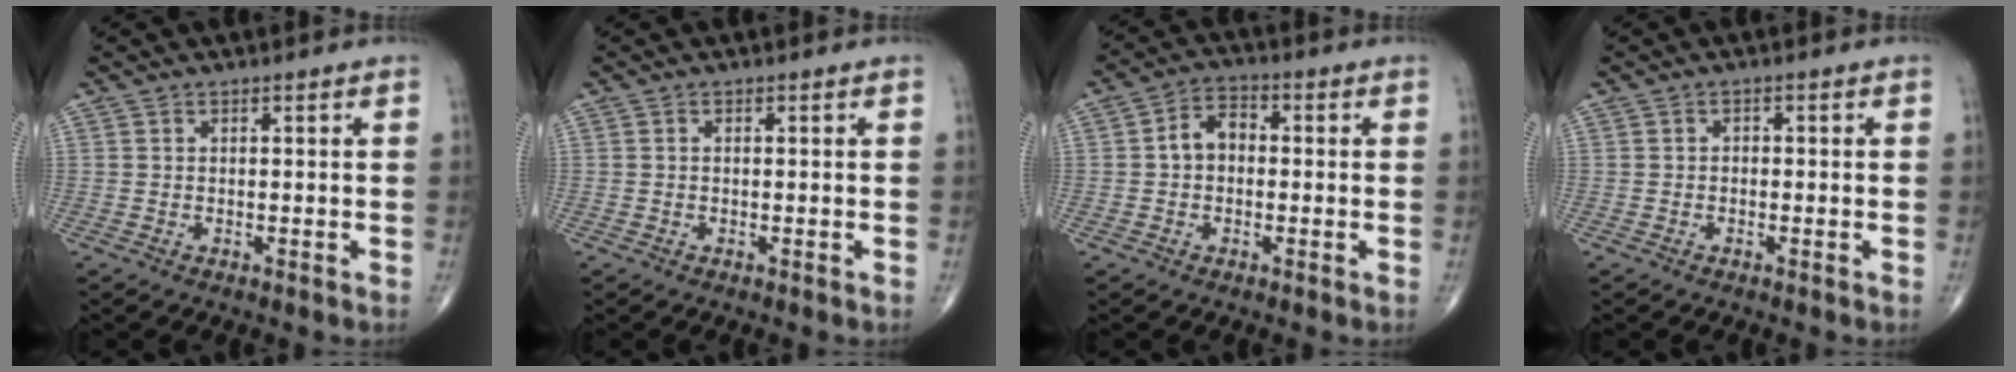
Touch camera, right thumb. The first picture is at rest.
{"total": 0.0}
{"total": 5.4, "force": [-0.1, 3.9, 3.7], "torque": [-0.053, 0.023, -0.013]}
{"total": 0.8, "force": [-0.3, 0.7, 0.4], "torque": [0.002, 0.003, -0.010]}